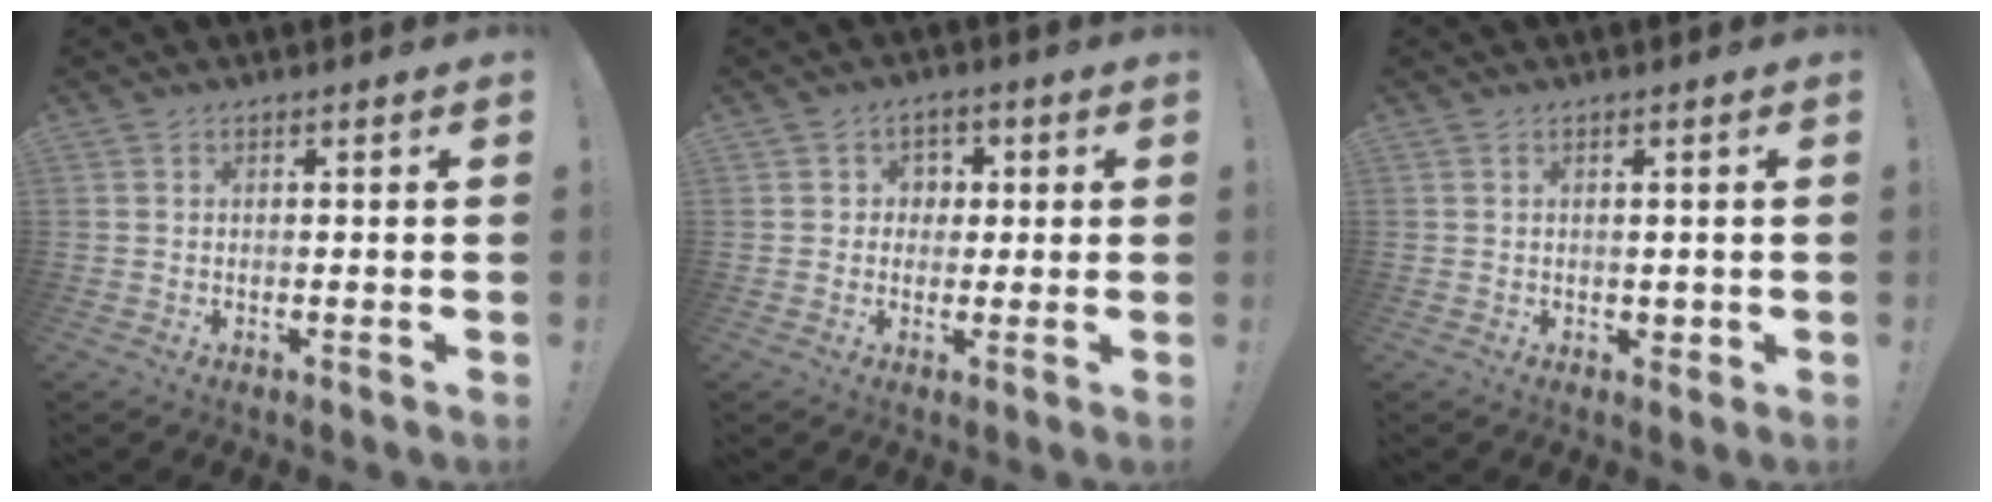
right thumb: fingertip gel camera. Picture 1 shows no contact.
{"total": 4.2, "force": [0.2, 4.1, 0.8], "torque": [-0.020, 0.004, 0.003]}
{"total": 1.7, "force": [0.5, 1.4, 0.7], "torque": [0.000, -0.005, 0.008]}